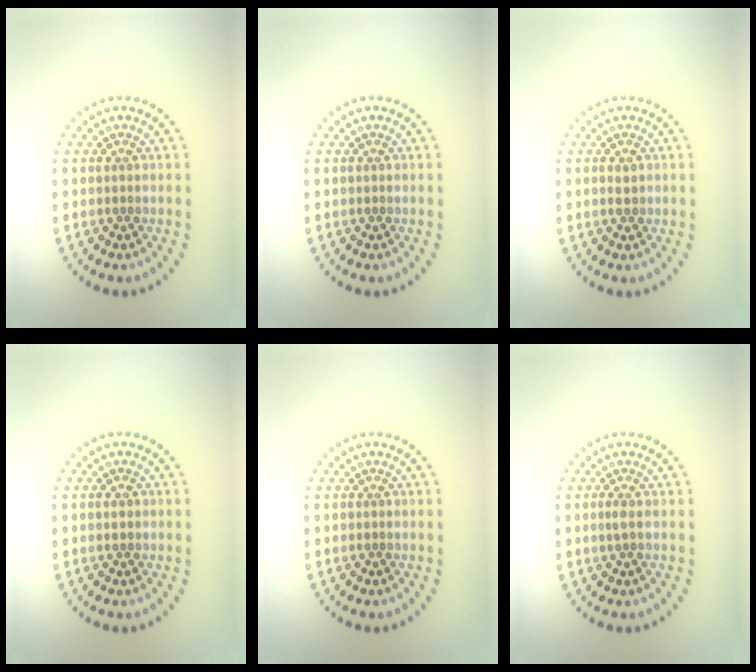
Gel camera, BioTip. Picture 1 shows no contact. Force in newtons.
{"total": 0.0}
{"total": 1.0, "press": 1.0, "slide": 0.2}
{"total": 1.0, "press": 1.0, "slide": 0.1}
{"total": 0.0}
{"total": 0.6, "press": 0.5, "slide": 0.3}